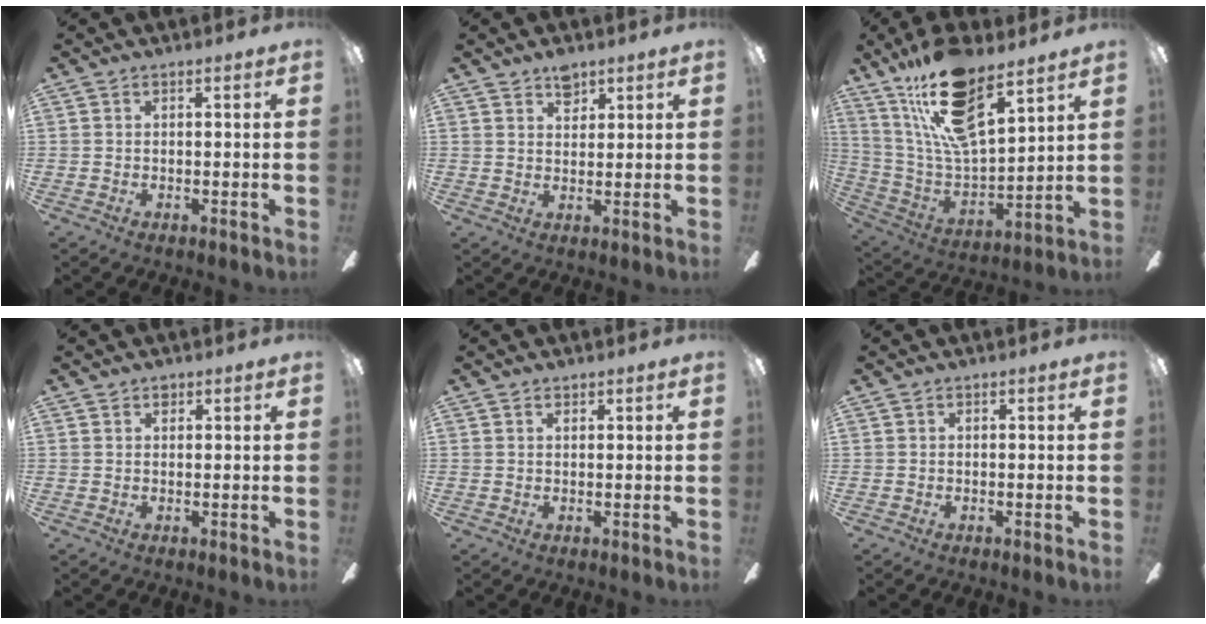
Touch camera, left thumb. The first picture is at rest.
{"total": 4.5, "force": [3.4, 2.5, 1.5], "torque": [-0.013, -0.015, 0.059]}
{"total": 19.7, "force": [13.5, 6.7, 12.7], "torque": [-0.250, -0.067, 0.234]}
{"total": 1.4, "force": [1.0, 0.8, 0.5], "torque": [-0.003, -0.001, 0.016]}
{"total": 0.9, "force": [0.7, 0.4, 0.3], "torque": [-0.006, 0.001, 0.013]}
{"total": 0.0}